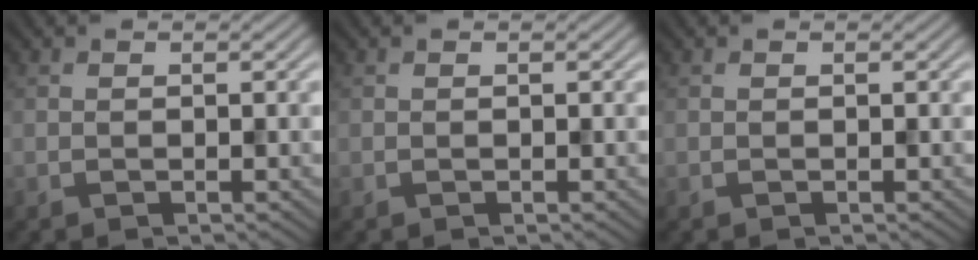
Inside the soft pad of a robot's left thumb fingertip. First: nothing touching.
{"total": 0.0}
{"total": 0.0}